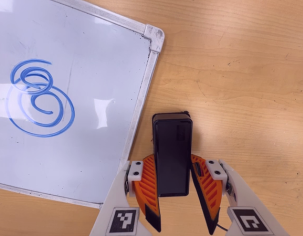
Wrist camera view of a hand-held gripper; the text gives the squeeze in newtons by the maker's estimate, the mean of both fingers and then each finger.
{"total": 0.0}